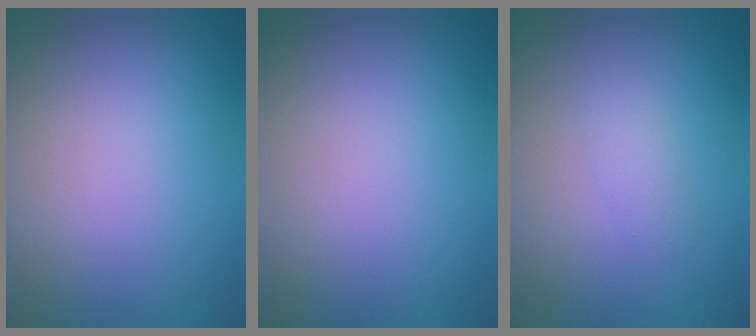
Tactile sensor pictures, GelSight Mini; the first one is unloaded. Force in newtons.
{"total": 0.0}
{"total": 1.3, "press": 1.3, "slide": 0.1}